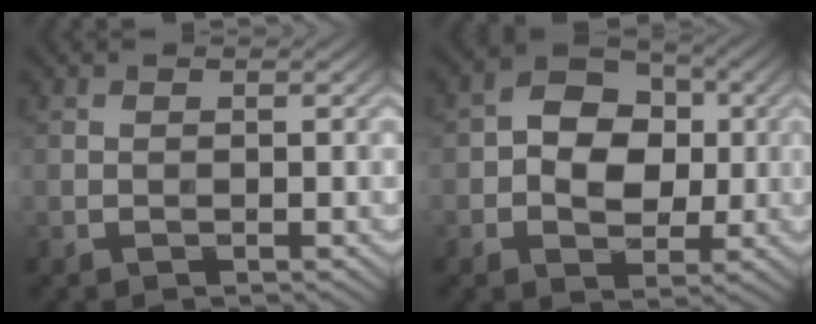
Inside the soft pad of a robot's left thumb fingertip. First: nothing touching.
{"total": 7.1, "force": [0.0, 5.3, 4.7], "torque": [-0.074, 0.005, -0.009]}